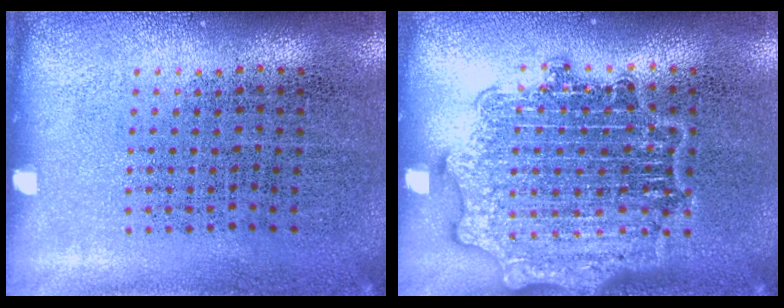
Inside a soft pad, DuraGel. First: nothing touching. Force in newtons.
{"total": 3.0, "press": 3.0, "slide": 0.5}